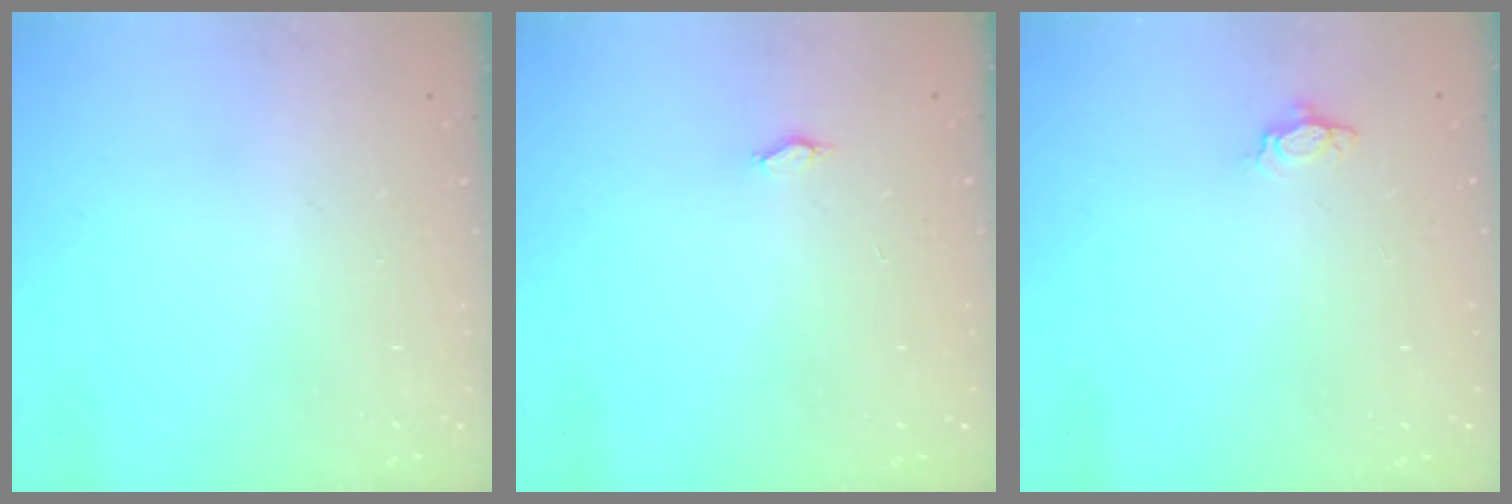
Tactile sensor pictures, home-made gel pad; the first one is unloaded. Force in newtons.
{"total": 12.3, "press": 4.2, "slide": 11.6}
{"total": 3.2, "press": 3.2, "slide": 0.4}